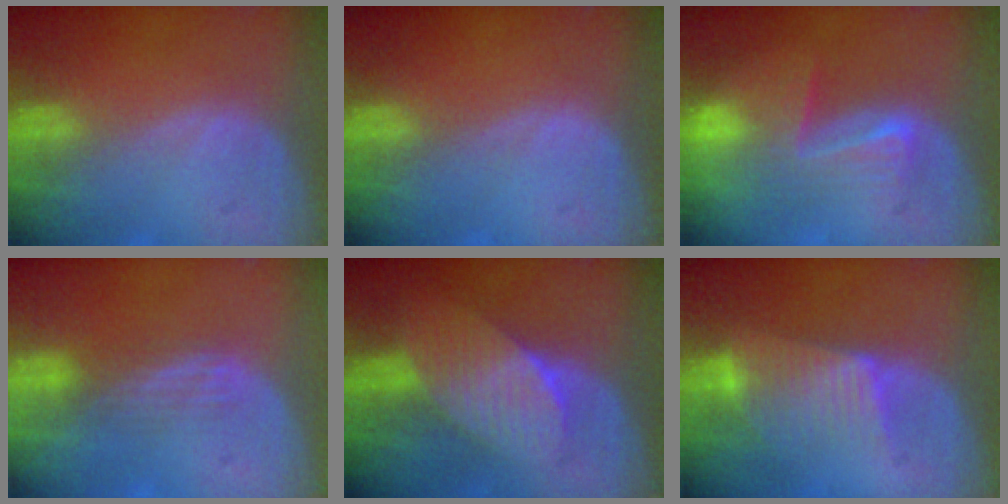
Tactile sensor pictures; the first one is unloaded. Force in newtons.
{"total": 0.0}
{"total": 7.6, "press": 7.1, "slide": 2.8}
{"total": 2.7, "press": 2.6, "slide": 0.8}
{"total": 7.4, "press": 6.6, "slide": 3.3}
{"total": 6.7, "press": 6.1, "slide": 2.7}